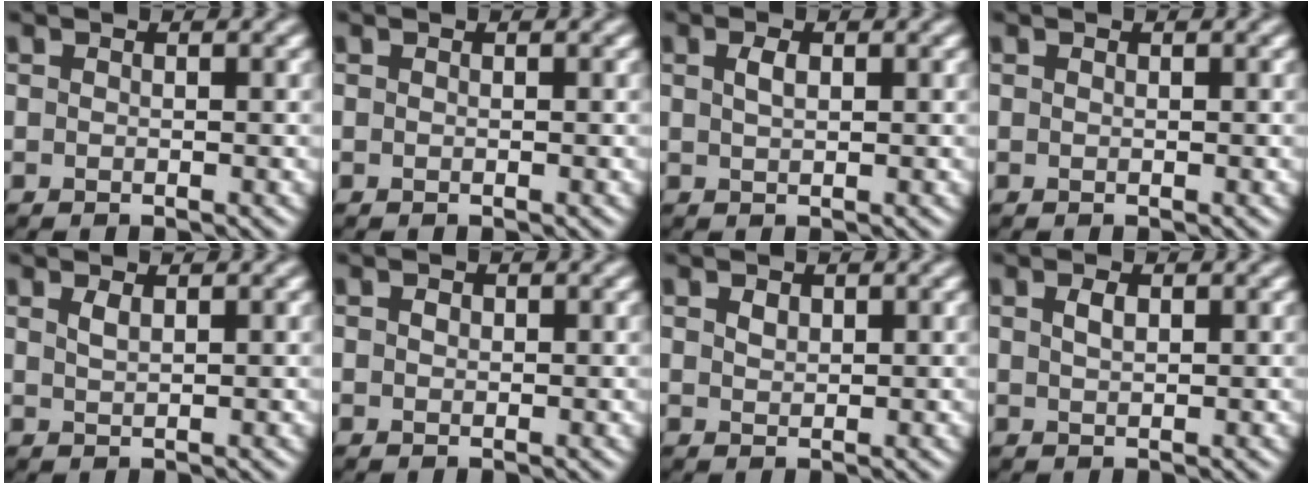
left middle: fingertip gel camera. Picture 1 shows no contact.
{"total": 0.0}
{"total": 1.2, "force": [0.5, 0.5, 1.0], "torque": [-0.021, 0.003, 0.011]}
{"total": 0.0}
{"total": 1.0, "force": [0.7, 0.3, 0.7], "torque": [-0.016, 0.001, 0.014]}
{"total": 0.7, "force": [0.2, 0.5, 0.4], "torque": [-0.006, 0.000, 0.001]}
{"total": 1.0, "force": [0.6, 0.6, 0.5], "torque": [-0.010, 0.001, 0.013]}
{"total": 1.2, "force": [0.6, 0.5, 0.9], "torque": [-0.019, 0.002, 0.012]}